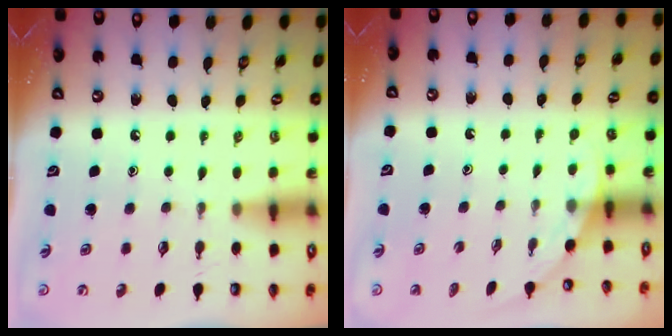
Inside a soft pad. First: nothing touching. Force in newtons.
{"total": 1.8, "press": 1.8, "slide": 0.1}